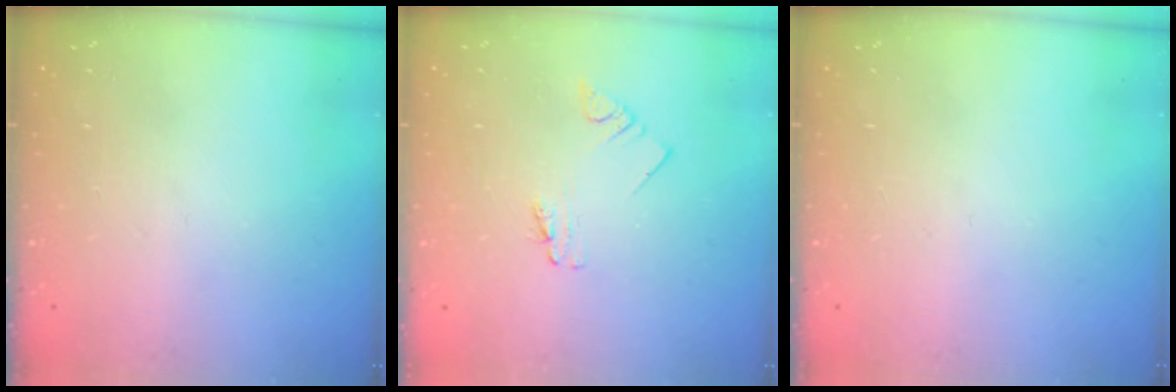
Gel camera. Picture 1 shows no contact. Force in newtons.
{"total": 1.1, "press": 1.1, "slide": 0.0}
{"total": 0.0}